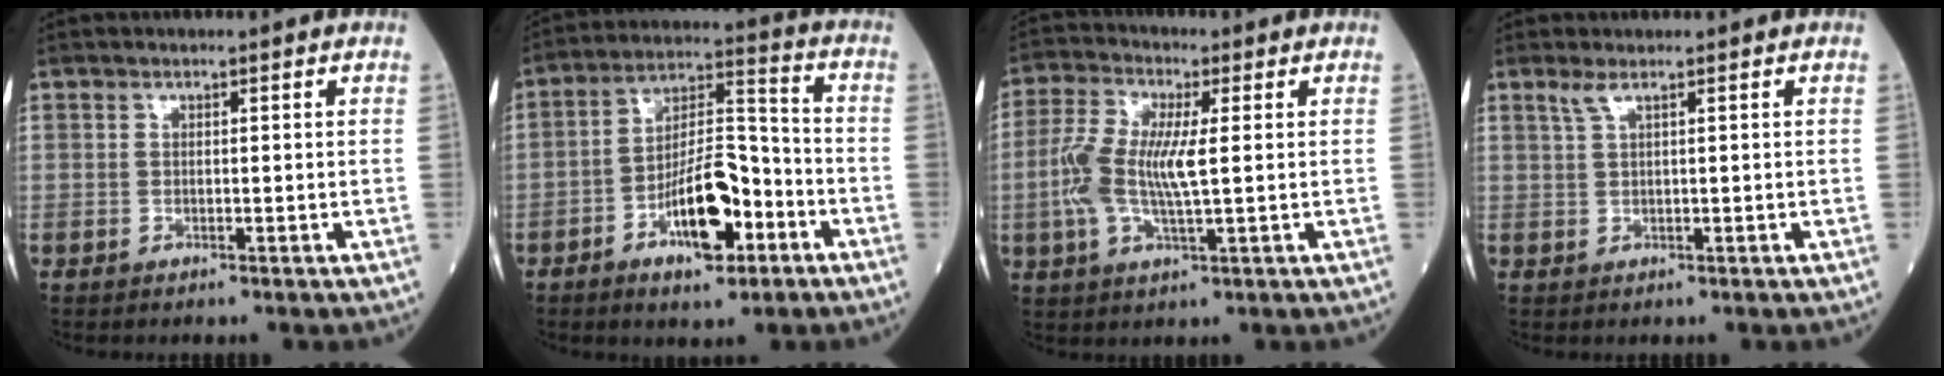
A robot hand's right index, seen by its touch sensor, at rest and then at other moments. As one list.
[{"total": 12.4, "force": [-5.4, 4.2, 10.4], "torque": [-0.188, 0.015, -0.088]}, {"total": 9.0, "force": [0.1, 2.2, 8.7], "torque": [-0.198, 0.006, 0.000]}, {"total": 1.4, "force": [0.9, -0.1, 1.1], "torque": [-0.033, 0.009, 0.022]}]